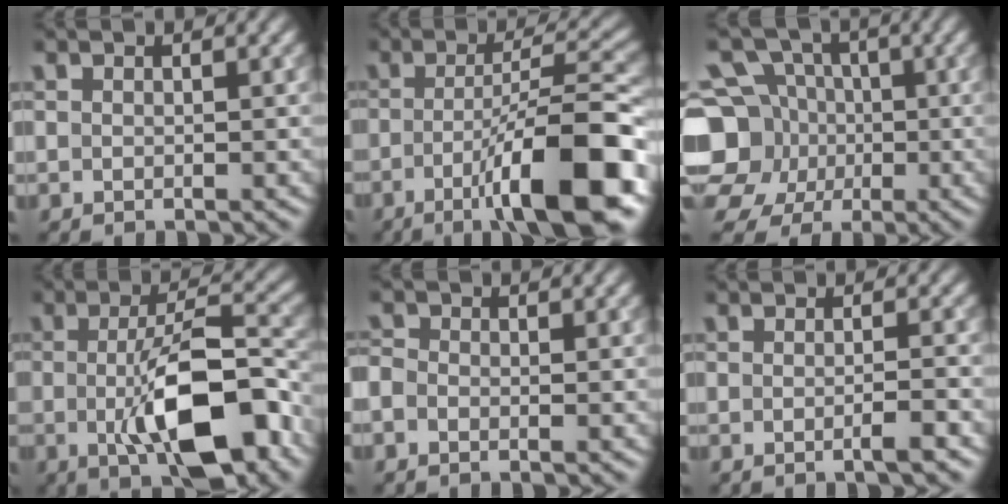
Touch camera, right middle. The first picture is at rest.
{"total": 10.9, "force": [-4.3, 2.2, 9.7], "torque": [-0.138, 0.007, -0.073]}
{"total": 11.3, "force": [-1.5, 10.3, 4.3], "torque": [-0.118, 0.012, -0.055]}
{"total": 9.9, "force": [-2.4, 3.1, 9.1], "torque": [-0.148, -0.004, -0.039]}
{"total": 1.4, "force": [-0.7, 0.8, 0.9], "torque": [-0.017, -0.001, -0.020]}
{"total": 2.3, "force": [-1.0, 0.4, 2.0], "torque": [-0.022, -0.002, -0.024]}